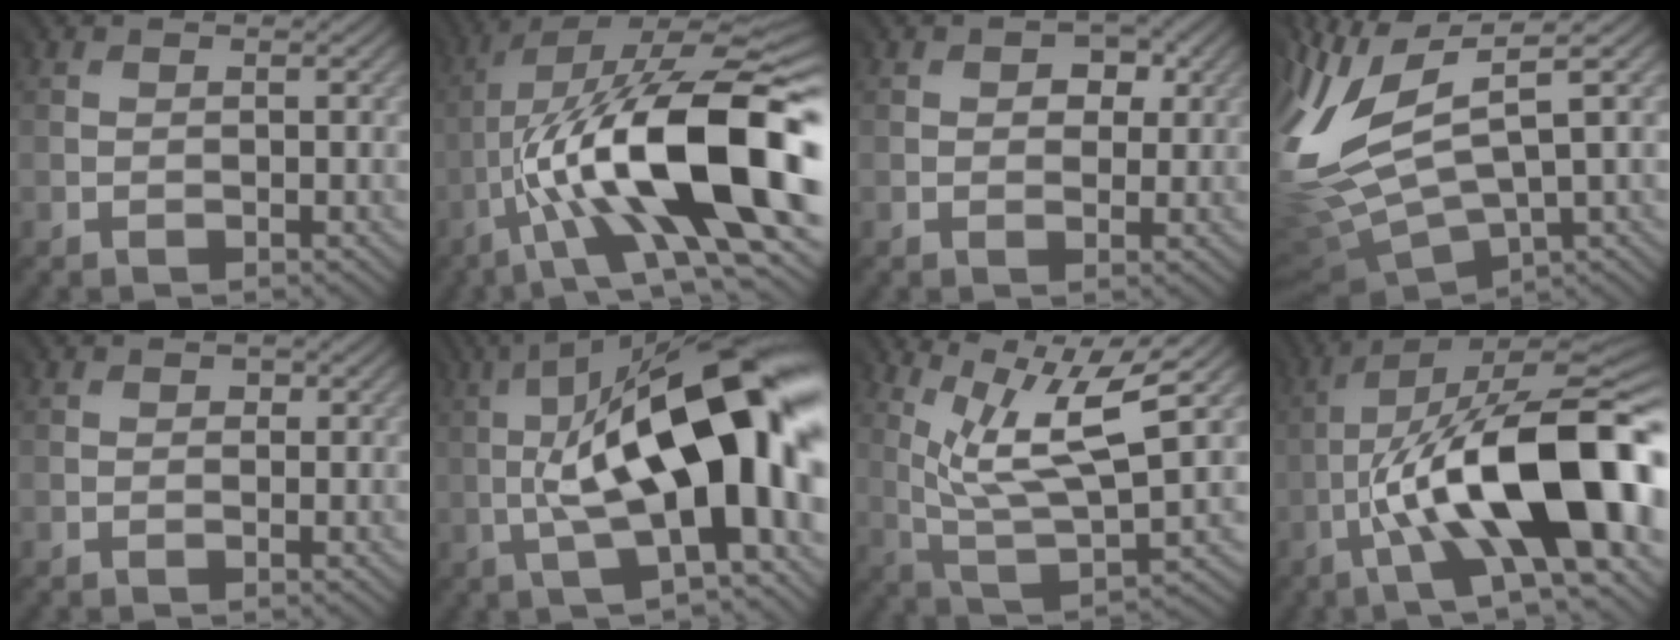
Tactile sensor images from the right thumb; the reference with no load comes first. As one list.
[{"total": 17.0, "force": [-3.0, 5.4, 15.8], "torque": [-0.279, 0.017, -0.044]}, {"total": 3.5, "force": [1.5, 2.6, 1.8], "torque": [-0.016, -0.002, 0.026]}, {"total": 11.2, "force": [2.3, 4.2, 10.2], "torque": [-0.263, 0.005, 0.052]}, {"total": 0.8, "force": [0.6, 0.5, -0.1], "torque": [0.008, 0.000, 0.012]}, {"total": 16.4, "force": [-0.3, 5.0, 15.6], "torque": [-0.242, 0.032, -0.004]}, {"total": 10.3, "force": [5.9, 2.5, 8.1], "torque": [-0.165, 0.005, 0.117]}, {"total": 16.0, "force": [-4.4, 5.0, 14.5], "torque": [-0.235, 0.018, -0.072]}]